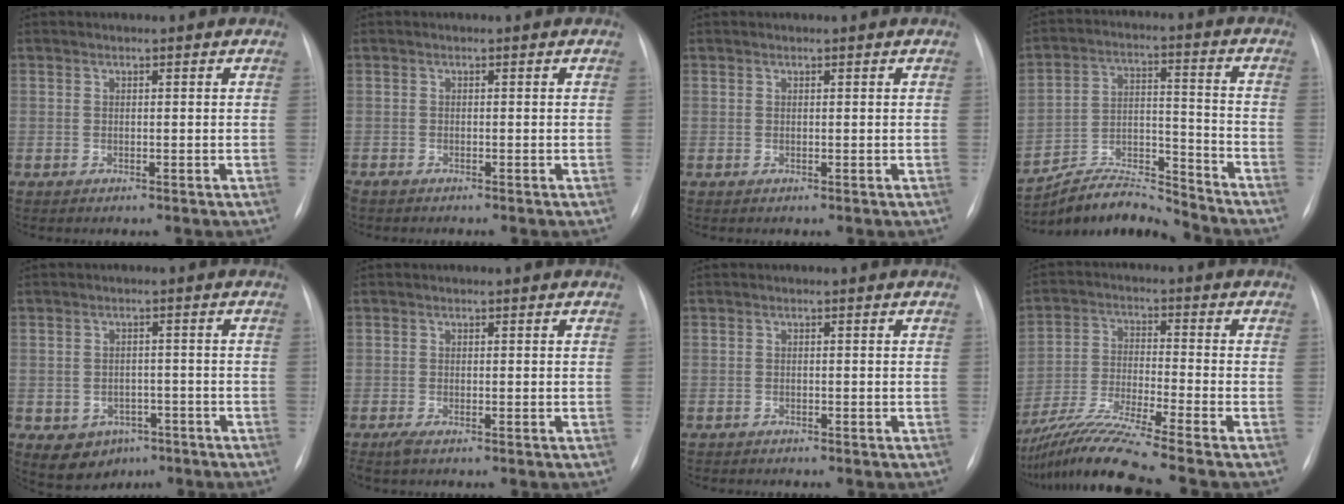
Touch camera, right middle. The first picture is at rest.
{"total": 1.5, "force": [-1.3, 0.3, 0.6], "torque": [-0.012, -0.004, -0.022]}
{"total": 0.0}
{"total": 10.6, "force": [-10.6, 0.0, 0.5], "torque": [-0.007, 0.040, -0.193]}
{"total": 6.1, "force": [-3.2, 4.8, 2.1], "torque": [-0.034, 0.010, -0.033]}
{"total": 1.1, "force": [-0.8, 0.1, 0.8], "torque": [-0.024, -0.006, -0.017]}
{"total": 0.9, "force": [-0.8, 0.3, 0.0], "torque": [-0.004, 0.000, -0.015]}
{"total": 12.8, "force": [-10.9, -2.3, 6.4], "torque": [-0.127, -0.019, -0.196]}